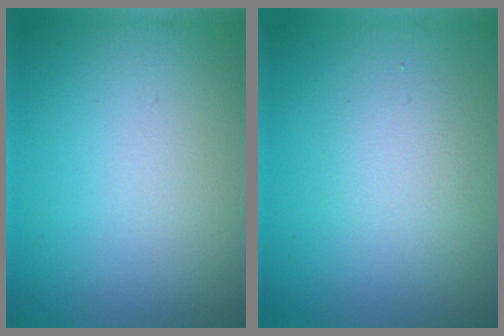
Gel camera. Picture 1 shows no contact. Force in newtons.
{"total": 1.9, "press": 1.9, "slide": 0.0}